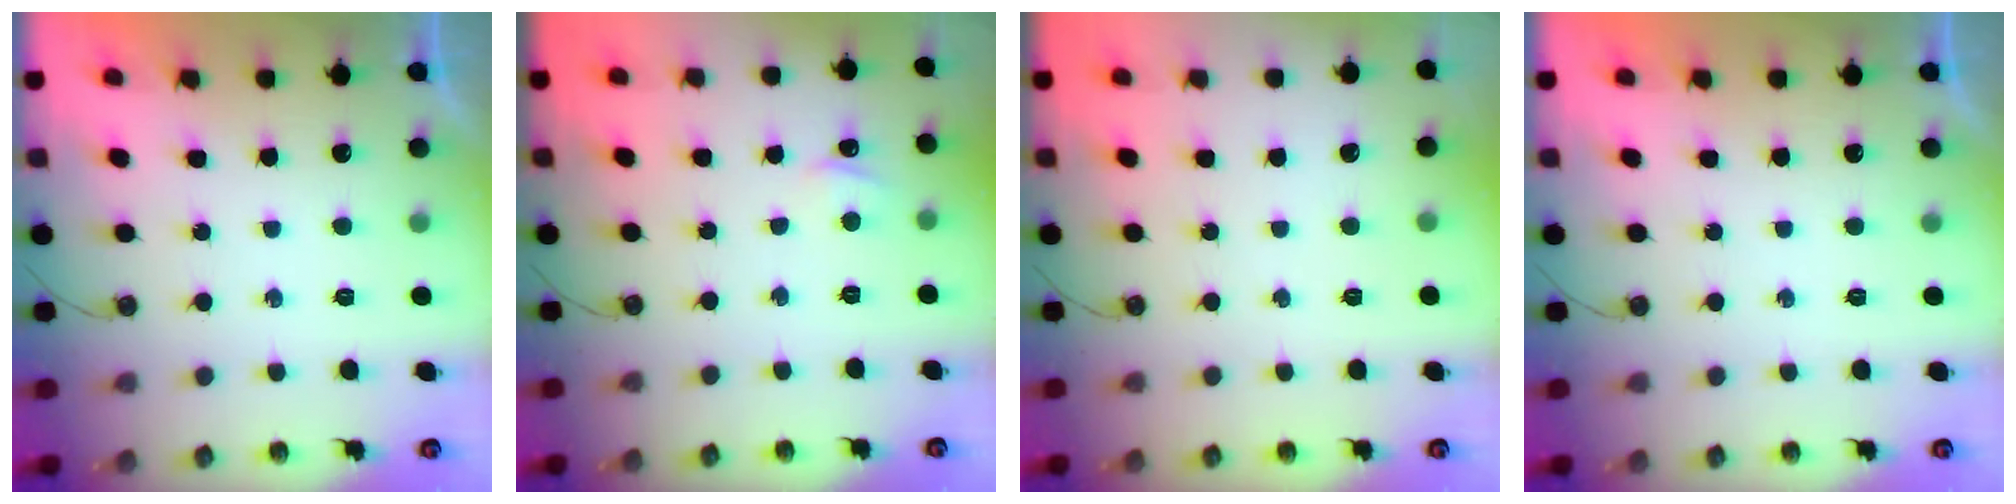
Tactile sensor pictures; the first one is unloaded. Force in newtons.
{"total": 1.6, "press": 1.5, "slide": 0.2}
{"total": 0.0}
{"total": 0.0}